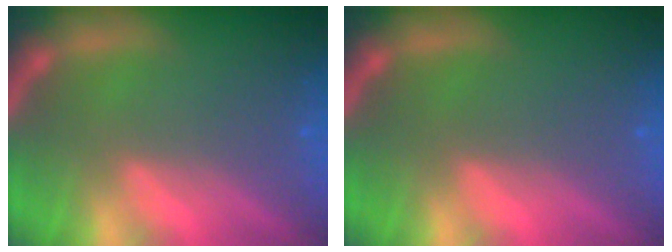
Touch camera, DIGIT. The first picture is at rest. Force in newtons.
{"total": 0.0}